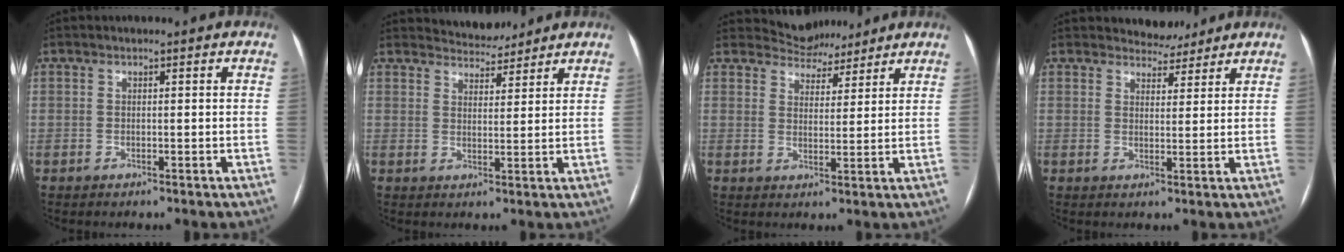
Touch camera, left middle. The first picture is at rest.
{"total": 5.0, "force": [4.8, 1.2, 0.1], "torque": [-0.002, 0.006, 0.072]}
{"total": 5.9, "force": [5.5, 2.2, -0.1], "torque": [0.000, 0.006, 0.086]}
{"total": 3.9, "force": [3.6, 1.5, 0.0], "torque": [0.003, -0.003, 0.050]}